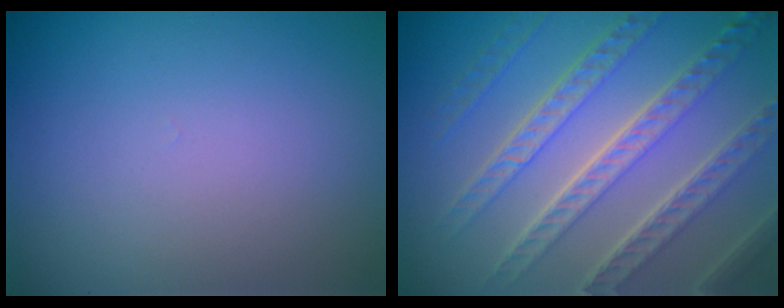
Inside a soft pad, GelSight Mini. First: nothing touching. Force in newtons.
{"total": 7.3, "press": 5.3, "slide": 5.1}